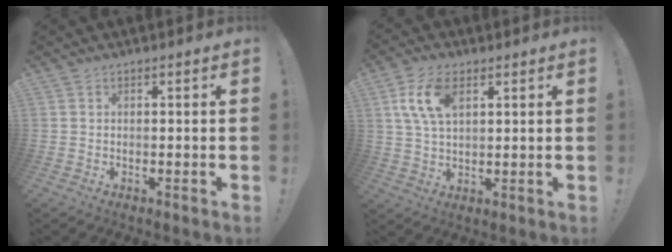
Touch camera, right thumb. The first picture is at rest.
{"total": 10.1, "force": [4.0, 5.6, 7.4], "torque": [-0.146, -0.001, 0.074]}